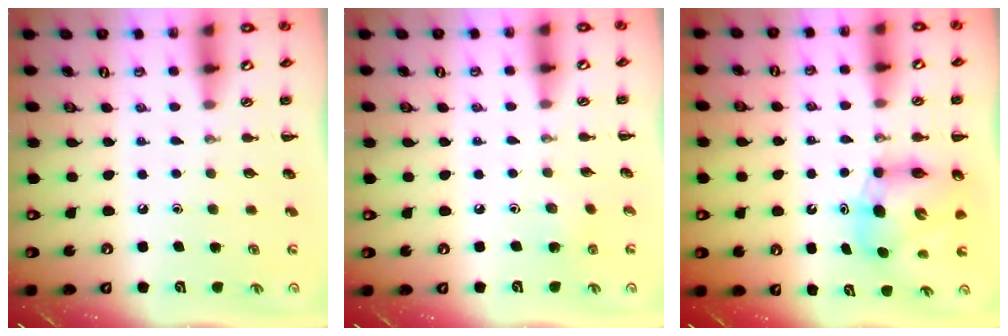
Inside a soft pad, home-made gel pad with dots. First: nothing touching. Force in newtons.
{"total": 2.7, "press": 2.5, "slide": 0.8}
{"total": 7.4, "press": 7.1, "slide": 2.2}